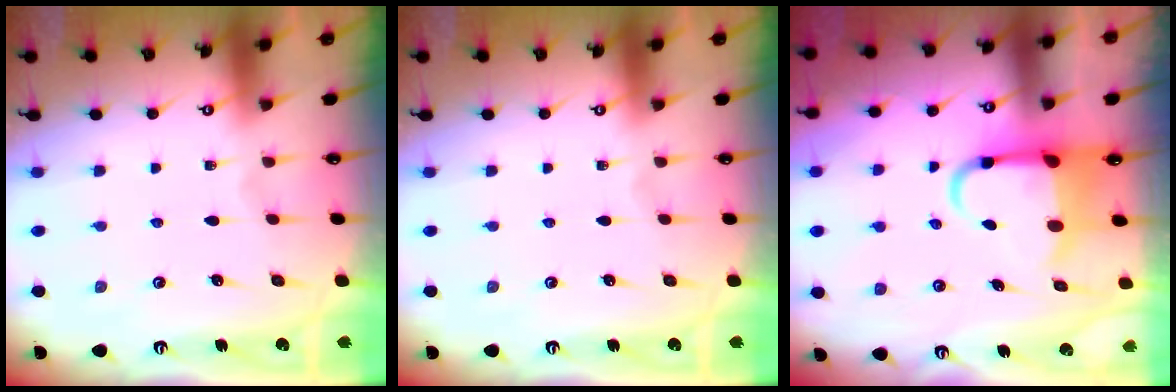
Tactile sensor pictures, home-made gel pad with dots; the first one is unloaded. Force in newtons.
{"total": 0.0}
{"total": 6.5, "press": 6.3, "slide": 1.4}